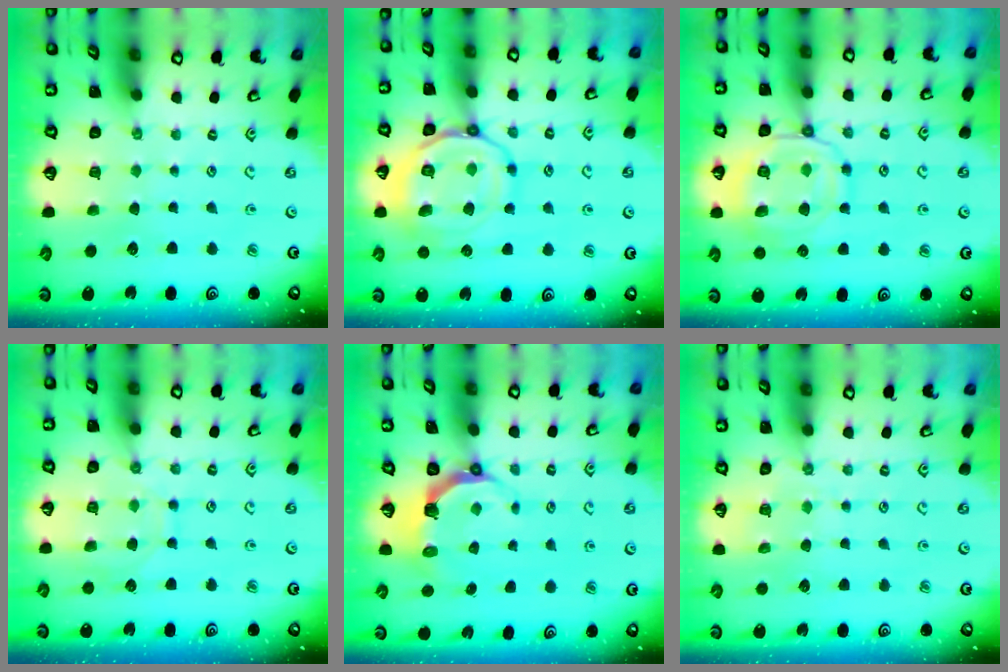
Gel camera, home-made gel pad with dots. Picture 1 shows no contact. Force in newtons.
{"total": 16.1, "press": 16.1, "slide": 1.5}
{"total": 14.2, "press": 14.2, "slide": 1.2}
{"total": 9.7, "press": 9.7, "slide": 0.8}
{"total": 5.9, "press": 4.4, "slide": 4.0}
{"total": 5.0, "press": 4.9, "slide": 0.6}